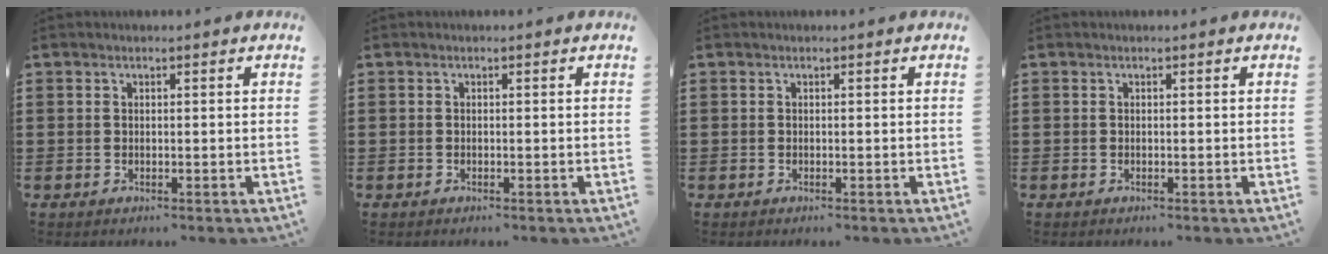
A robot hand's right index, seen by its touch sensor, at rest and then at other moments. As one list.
[{"total": 0.0}, {"total": 0.0}, {"total": 0.0}]